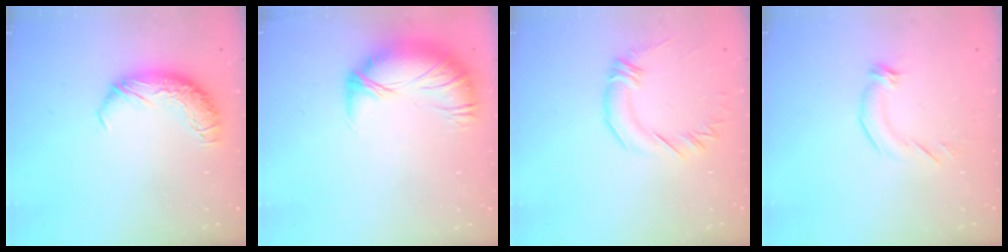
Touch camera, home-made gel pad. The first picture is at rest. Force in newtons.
{"total": 2.7, "press": 1.5, "slide": 2.3}
{"total": 1.1, "press": 0.9, "slide": 0.6}
{"total": 3.0, "press": 2.6, "slide": 1.5}